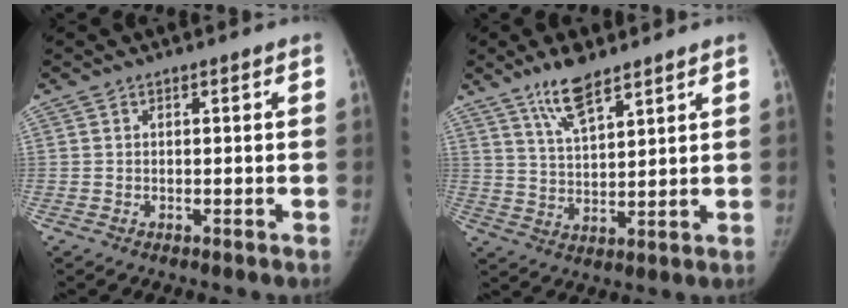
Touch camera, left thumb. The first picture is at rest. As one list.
[{"total": 8.1, "force": [5.8, 2.3, 5.1], "torque": [-0.087, -0.033, 0.113]}]